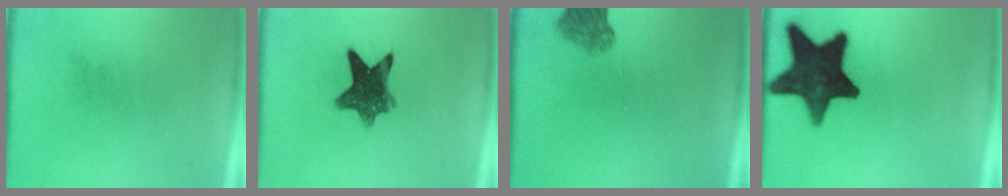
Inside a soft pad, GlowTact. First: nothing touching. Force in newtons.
{"total": 9.3}
{"total": 5.4}
{"total": 16.8}